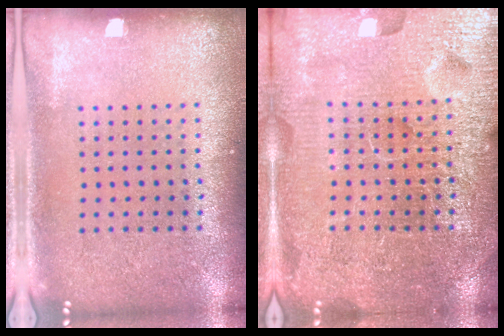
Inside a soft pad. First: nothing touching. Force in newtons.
{"total": 7.2, "press": 7.1, "slide": 0.9}